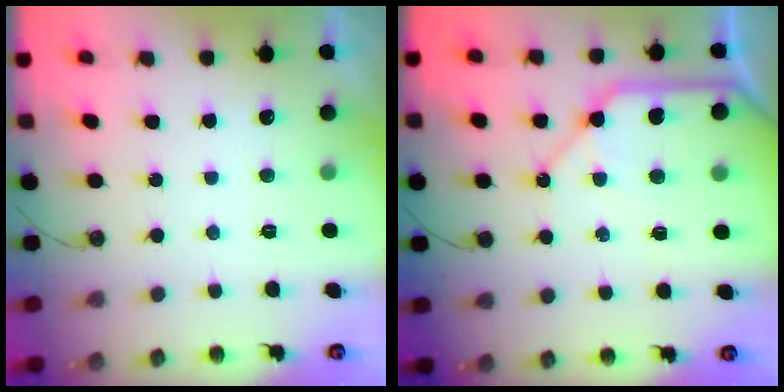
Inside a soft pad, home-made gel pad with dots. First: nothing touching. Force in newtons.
{"total": 11.8, "press": 11.7, "slide": 1.4}